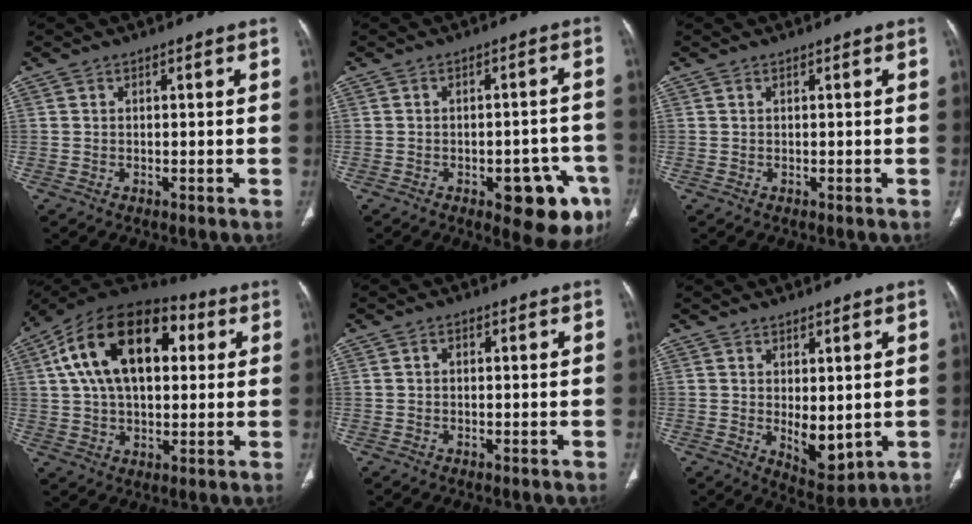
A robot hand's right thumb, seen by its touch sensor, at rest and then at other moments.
{"total": 12.0, "force": [-5.4, 5.2, 9.4], "torque": [-0.081, 0.025, -0.057]}
{"total": 0.0}
{"total": 22.1, "force": [5.8, 13.0, 16.9], "torque": [-0.273, 0.025, 0.088]}
{"total": 0.9, "force": [0.2, 0.7, 0.5], "torque": [-0.006, 0.001, 0.003]}
{"total": 6.7, "force": [0.4, 3.2, 5.9], "torque": [-0.072, -0.019, 0.025]}